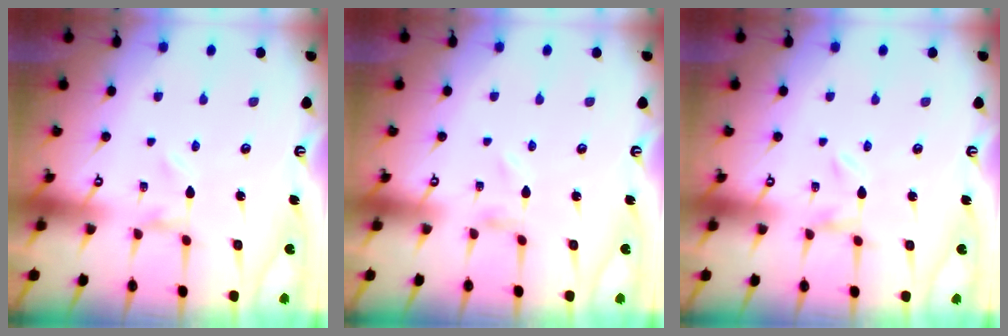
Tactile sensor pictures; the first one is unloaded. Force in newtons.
{"total": 0.8, "press": 0.8, "slide": 0.1}
{"total": 0.0}